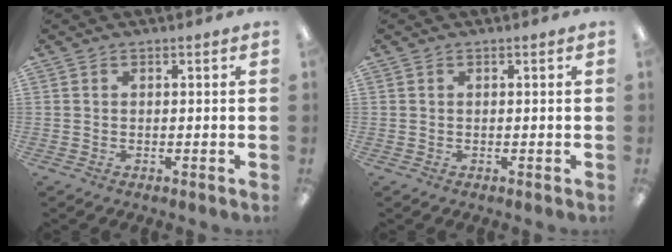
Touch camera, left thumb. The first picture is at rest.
{"total": 0.0}